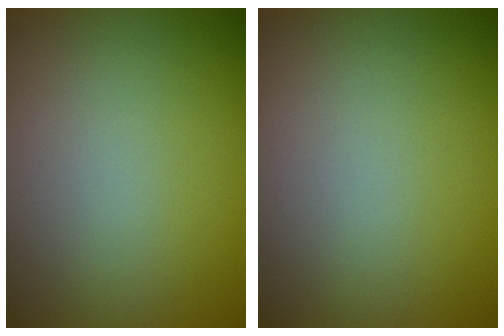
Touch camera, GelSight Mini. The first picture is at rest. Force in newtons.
{"total": 0.0}